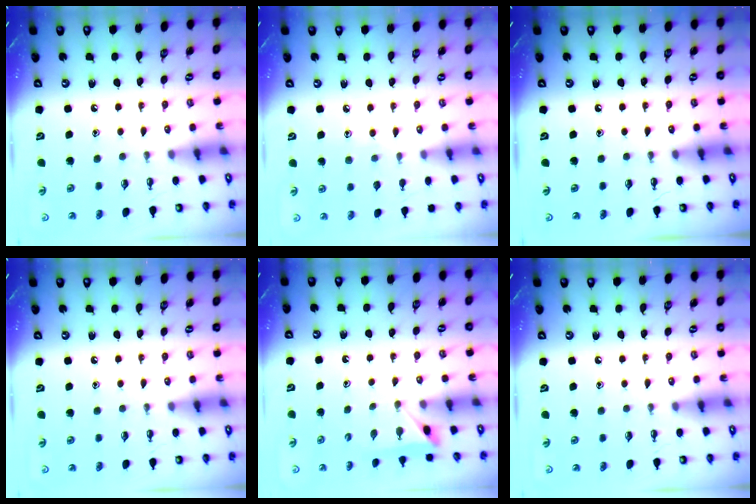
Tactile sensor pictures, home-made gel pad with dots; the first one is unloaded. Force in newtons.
{"total": 5.0, "press": 5.0, "slide": 0.5}
{"total": 0.0}
{"total": 0.0}
{"total": 2.5, "press": 2.5, "slide": 0.3}
{"total": 0.0}